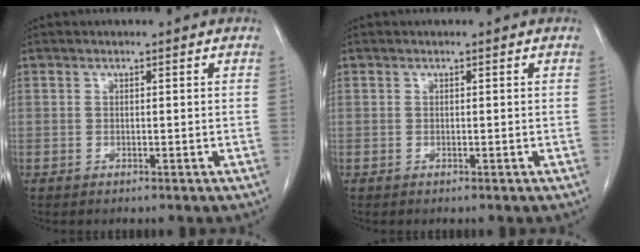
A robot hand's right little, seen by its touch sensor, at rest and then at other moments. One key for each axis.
{"total": 0.0}